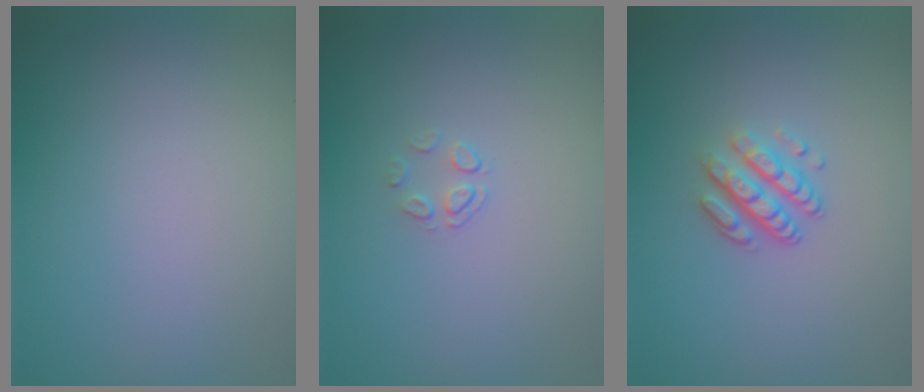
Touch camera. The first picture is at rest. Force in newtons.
{"total": 1.1, "press": 0.5, "slide": 1.0}
{"total": 3.4, "press": 2.4, "slide": 2.4}